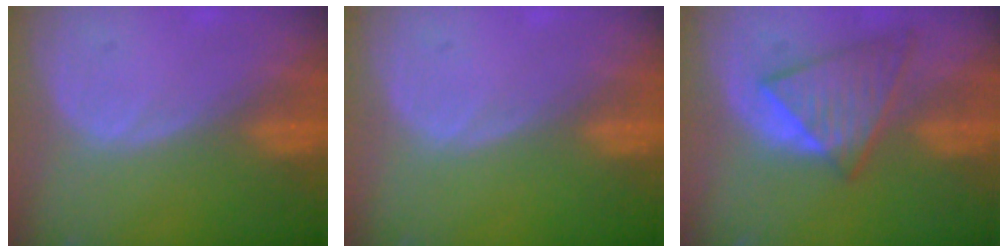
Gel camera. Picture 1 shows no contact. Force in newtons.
{"total": 0.0}
{"total": 6.9, "press": 6.9, "slide": 1.0}